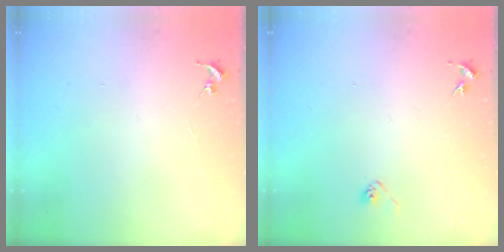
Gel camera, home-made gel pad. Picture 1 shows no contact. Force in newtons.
{"total": 3.2, "press": 3.0, "slide": 0.9}